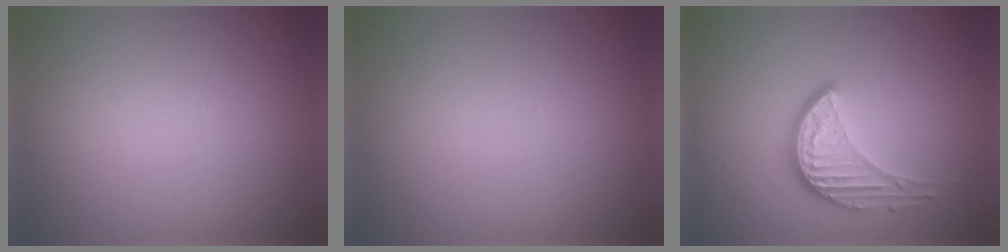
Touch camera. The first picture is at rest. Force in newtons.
{"total": 0.0}
{"total": 3.8, "press": 2.9, "slide": 2.4}